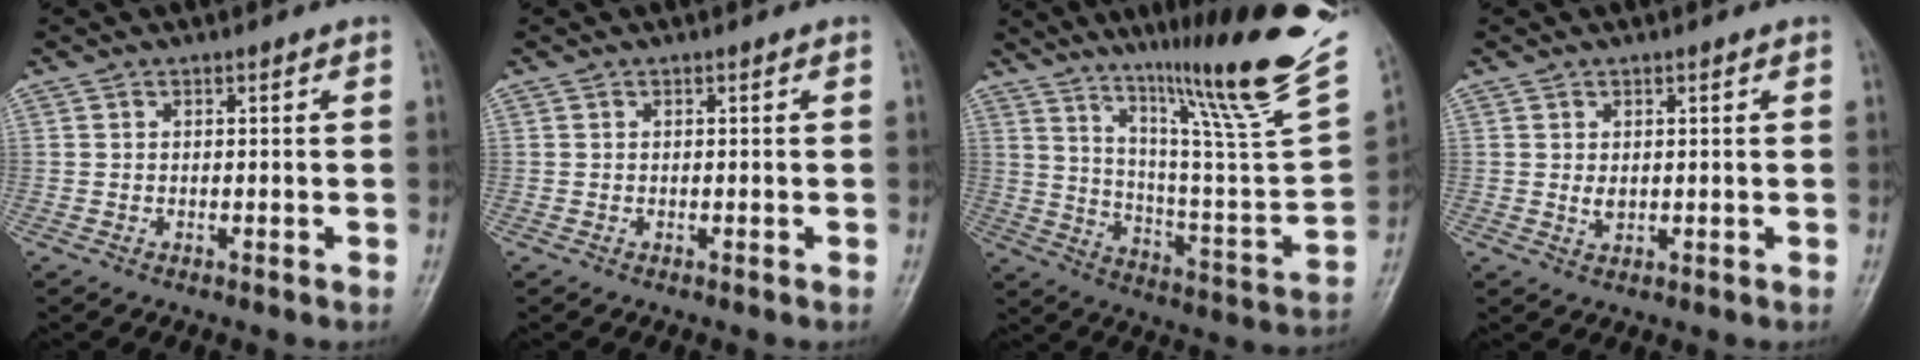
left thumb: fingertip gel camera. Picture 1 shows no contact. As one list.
[{"total": 0.0}, {"total": 28.8, "force": [19.5, 2.1, 21.1], "torque": [-0.307, -0.104, 0.300]}, {"total": 1.8, "force": [0.4, 1.1, 1.4], "torque": [-0.020, -0.006, 0.011]}]